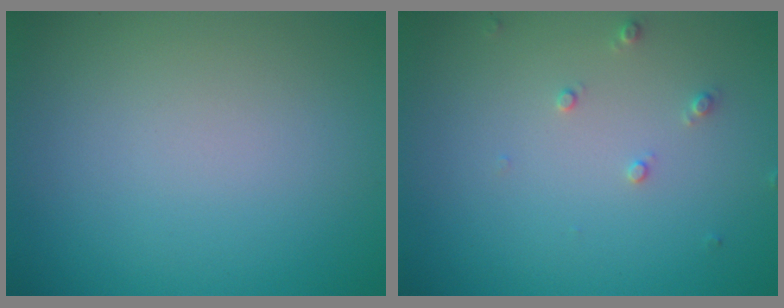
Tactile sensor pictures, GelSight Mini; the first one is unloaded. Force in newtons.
{"total": 1.1, "press": 1.1, "slide": 0.2}